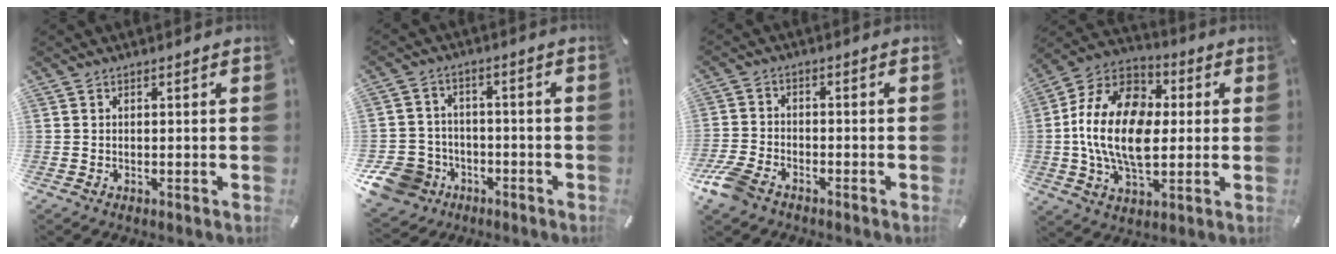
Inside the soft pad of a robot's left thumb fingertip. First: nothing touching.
{"total": 11.6, "force": [-5.7, 9.5, 3.3], "torque": [-0.079, 0.043, -0.099]}
{"total": 7.1, "force": [-4.9, 3.7, 3.5], "torque": [-0.094, 0.012, -0.100]}
{"total": 19.5, "force": [-0.9, 12.8, 14.7], "torque": [-0.314, 0.013, -0.020]}